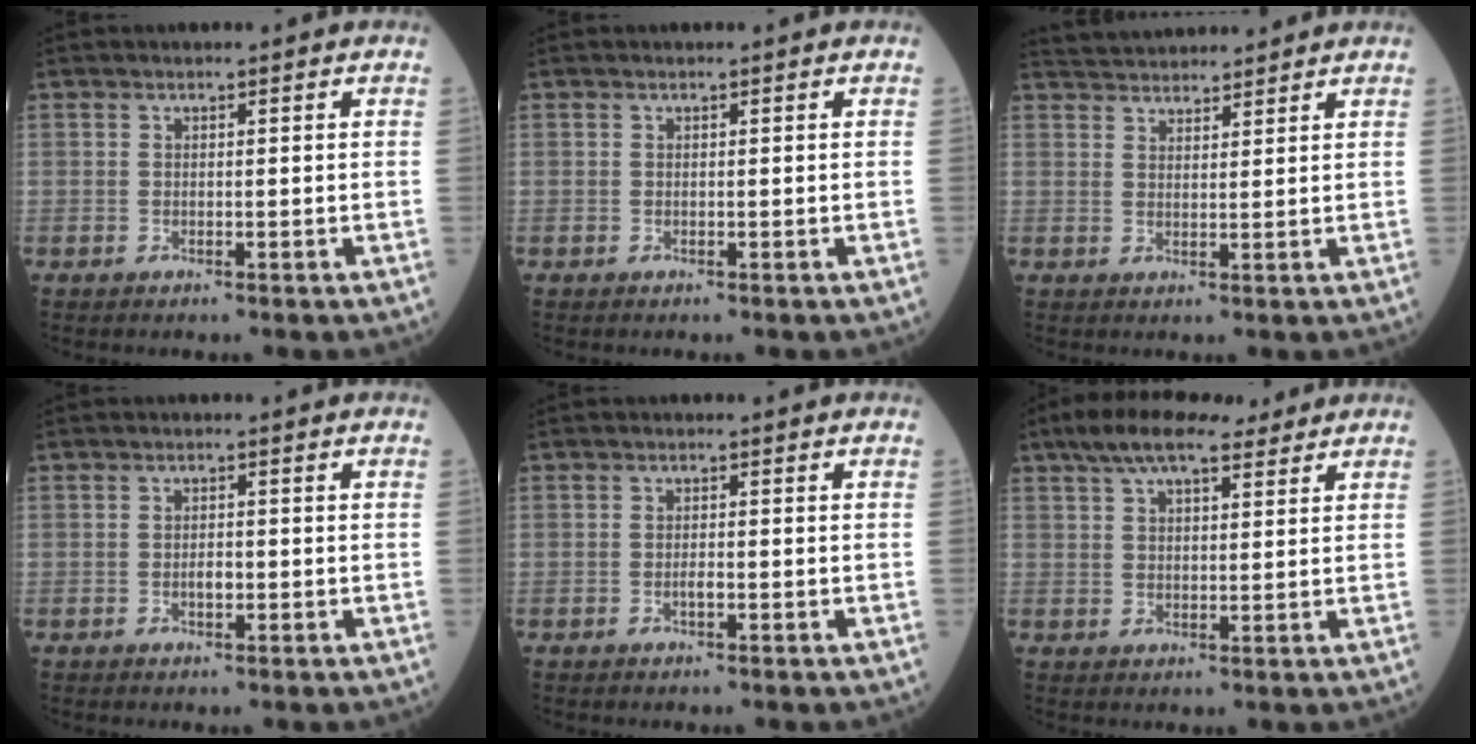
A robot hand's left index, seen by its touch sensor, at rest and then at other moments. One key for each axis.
{"total": 0.0}
{"total": 7.4, "fx": 7.1, "fy": 1.2, "fz": 1.5, "tx": -0.029, "ty": 0.034, "tz": 0.113}
{"total": 1.5, "fx": -0.5, "fy": 0.7, "fz": 1.2, "tx": -0.022, "ty": 0.003, "tz": -0.008}
{"total": 1.0, "fx": -0.5, "fy": 0.2, "fz": 0.8, "tx": -0.017, "ty": 0.002, "tz": -0.009}
{"total": 9.7, "fx": 7.2, "fy": 2.9, "fz": 5.8, "tx": -0.102, "ty": 0.038, "tz": 0.121}